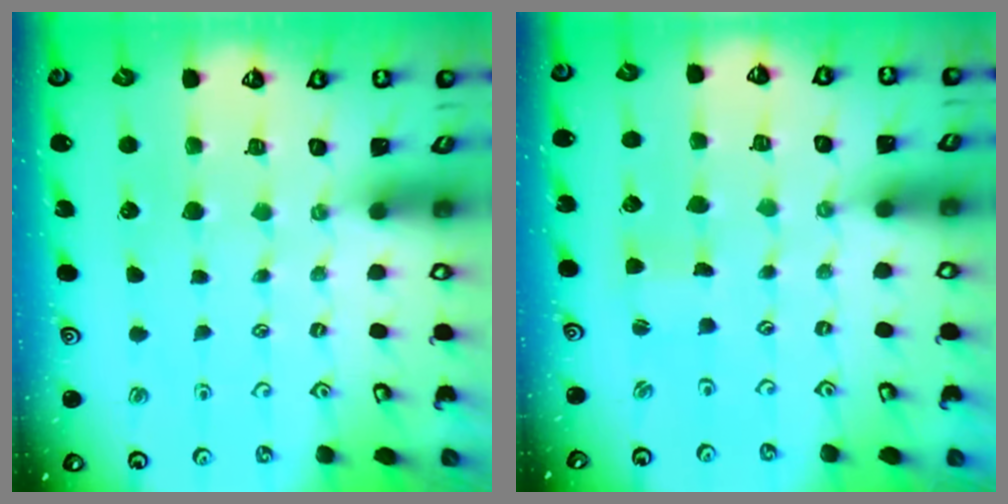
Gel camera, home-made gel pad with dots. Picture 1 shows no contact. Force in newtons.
{"total": 0.9, "press": 0.9, "slide": 0.1}